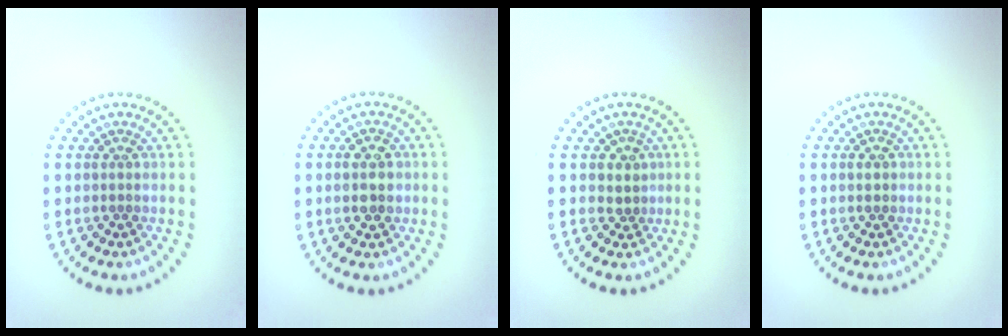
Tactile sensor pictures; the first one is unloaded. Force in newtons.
{"total": 3.1, "press": 3.1, "slide": 0.4}
{"total": 1.5, "press": 1.2, "slide": 0.9}
{"total": 1.1, "press": 1.1, "slide": 0.0}